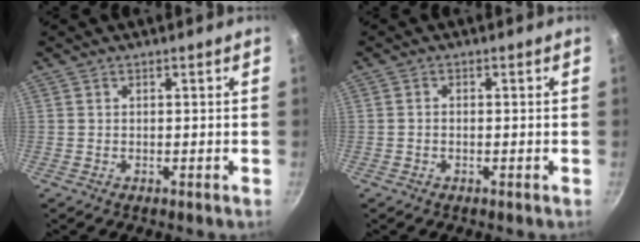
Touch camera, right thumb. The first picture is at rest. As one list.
[{"total": 0.8, "force": [-0.3, 0.5, 0.6], "torque": [-0.013, 0.006, -0.008]}]